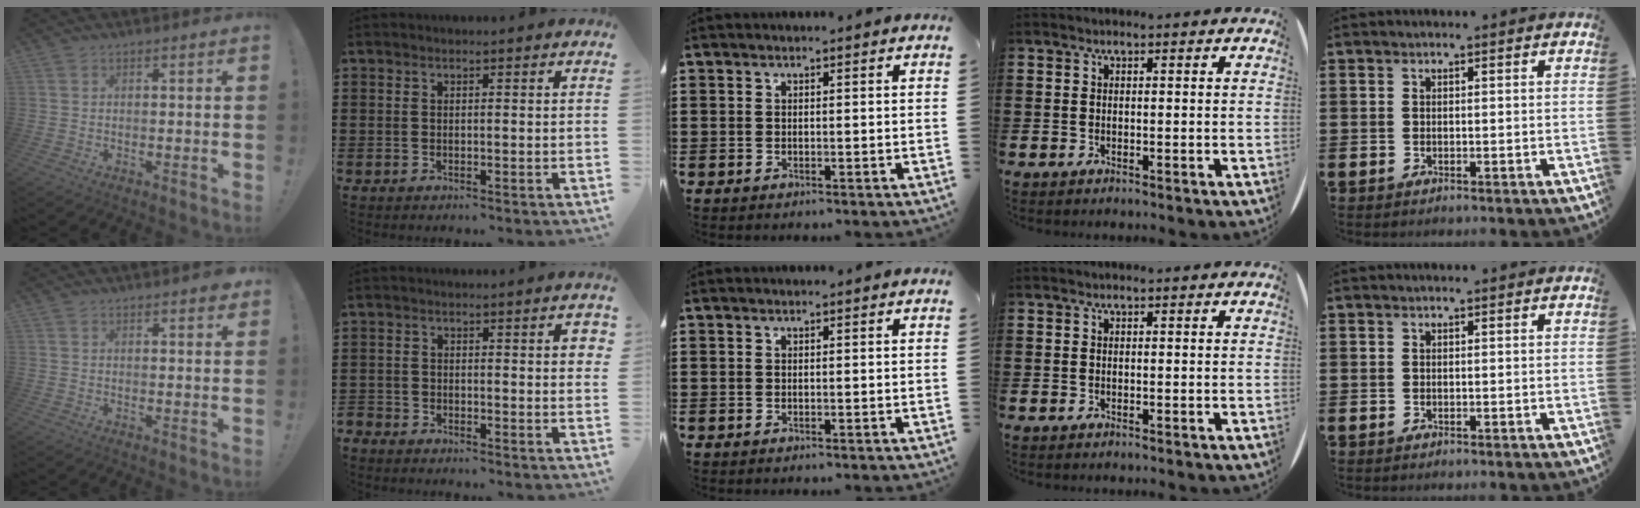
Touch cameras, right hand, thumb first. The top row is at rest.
{"thumb": {"total": 2.2, "force": [1.9, 0.9, 0.7], "torque": [0.006, -0.014, 0.033]}, "index": {"total": 2.3, "force": [-1.7, 0.7, 1.2], "torque": [-0.020, 0.007, -0.038]}}